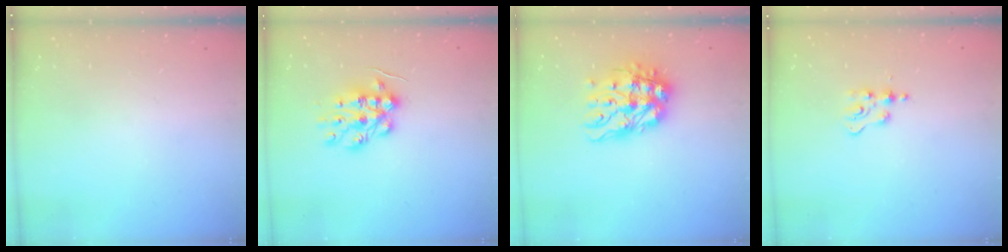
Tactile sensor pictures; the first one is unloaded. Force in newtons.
{"total": 12.4, "press": 12.4, "slide": 0.3}
{"total": 12.8, "press": 12.8, "slide": 1.4}
{"total": 3.2, "press": 3.2, "slide": 0.5}